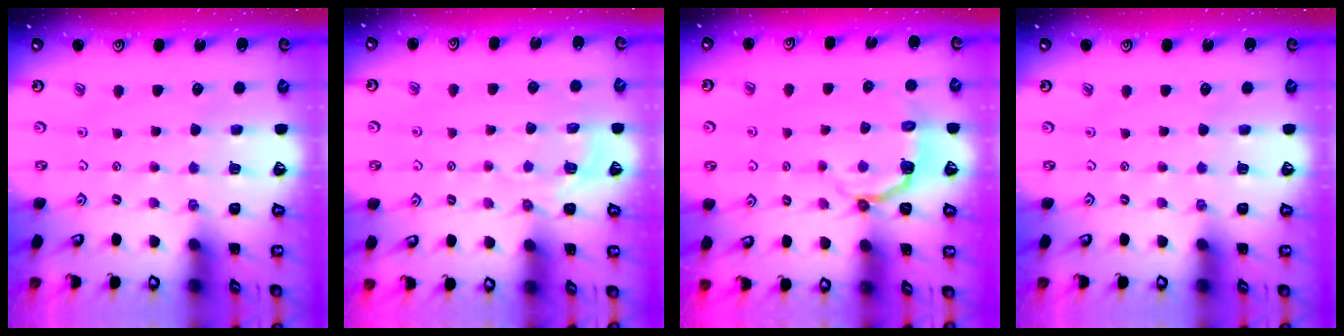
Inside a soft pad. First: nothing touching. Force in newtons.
{"total": 3.9, "press": 3.1, "slide": 2.3}
{"total": 4.1, "press": 2.5, "slide": 3.2}
{"total": 0.0}